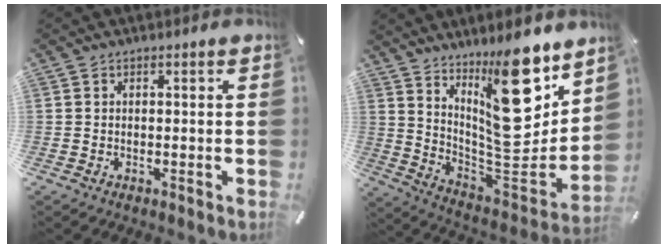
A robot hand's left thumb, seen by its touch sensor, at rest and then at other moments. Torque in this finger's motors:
{"motor_torque": [1.37, 1.28, 1.13, -1.08, 0.24]}